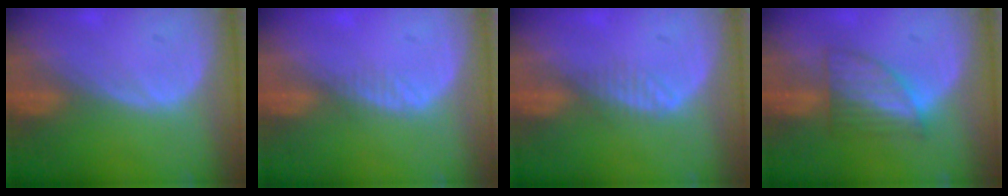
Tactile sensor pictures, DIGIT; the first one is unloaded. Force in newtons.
{"total": 1.3, "press": 1.1, "slide": 0.7}
{"total": 2.0, "press": 1.8, "slide": 0.8}
{"total": 6.0, "press": 5.9, "slide": 1.0}